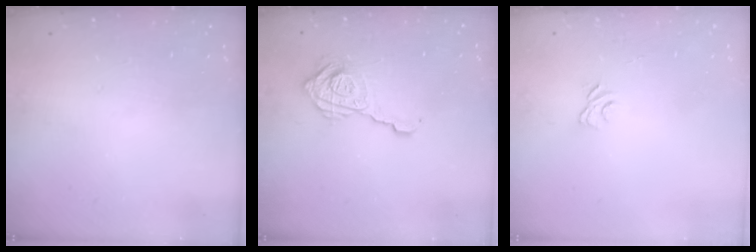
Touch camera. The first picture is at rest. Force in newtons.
{"total": 13.8, "press": 13.8, "slide": 1.3}
{"total": 3.3, "press": 3.0, "slide": 1.3}